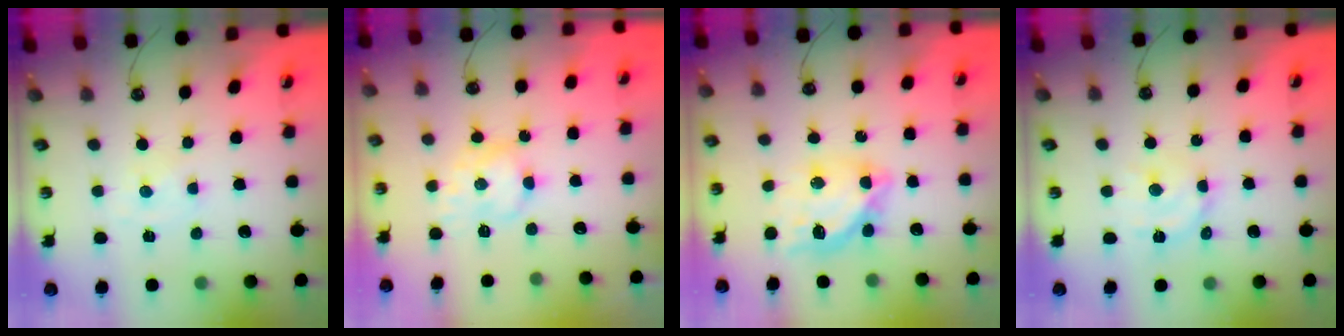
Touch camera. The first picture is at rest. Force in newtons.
{"total": 9.5, "press": 9.5, "slide": 0.5}
{"total": 13.2, "press": 13.2, "slide": 1.2}
{"total": 10.2, "press": 10.2, "slide": 0.7}